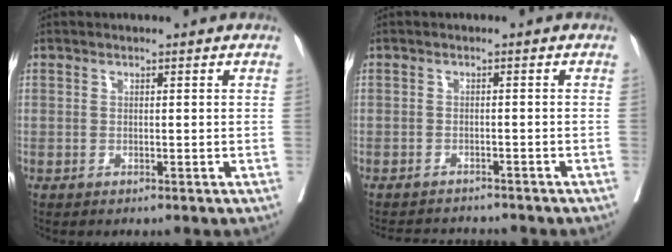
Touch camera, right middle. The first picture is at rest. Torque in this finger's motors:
{"motor_torque": [0.07, -0.13, -0.01, 0.00]}